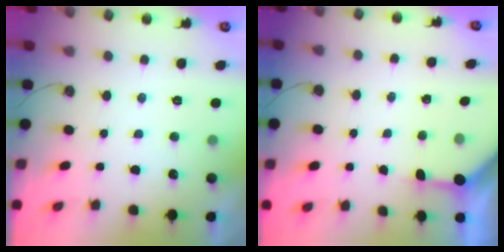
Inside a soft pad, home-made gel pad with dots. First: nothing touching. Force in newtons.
{"total": 3.3, "press": 3.3, "slide": 0.3}